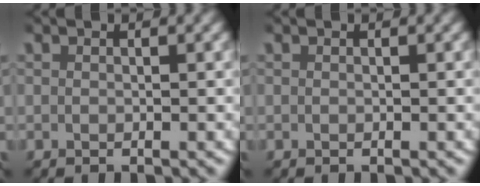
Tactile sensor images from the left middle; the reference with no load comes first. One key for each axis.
{"total": 0.0}